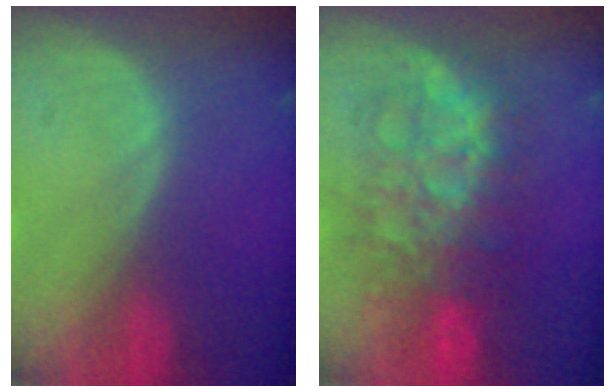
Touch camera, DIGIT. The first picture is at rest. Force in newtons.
{"total": 8.9, "press": 8.9, "slide": 0.4}